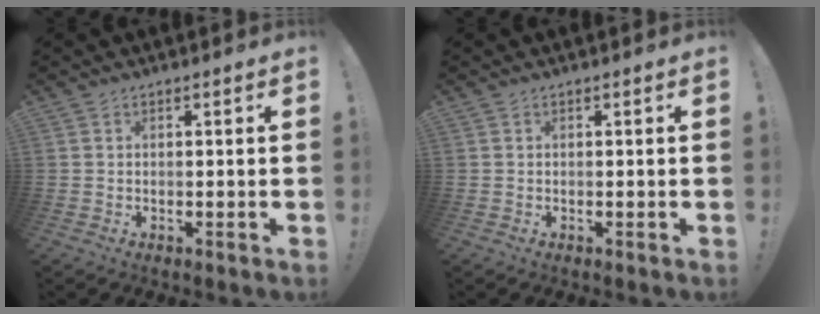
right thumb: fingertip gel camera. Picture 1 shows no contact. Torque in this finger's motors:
{"motor_torque": [0.00, 0.00, 0.00, 0.00, 0.00]}